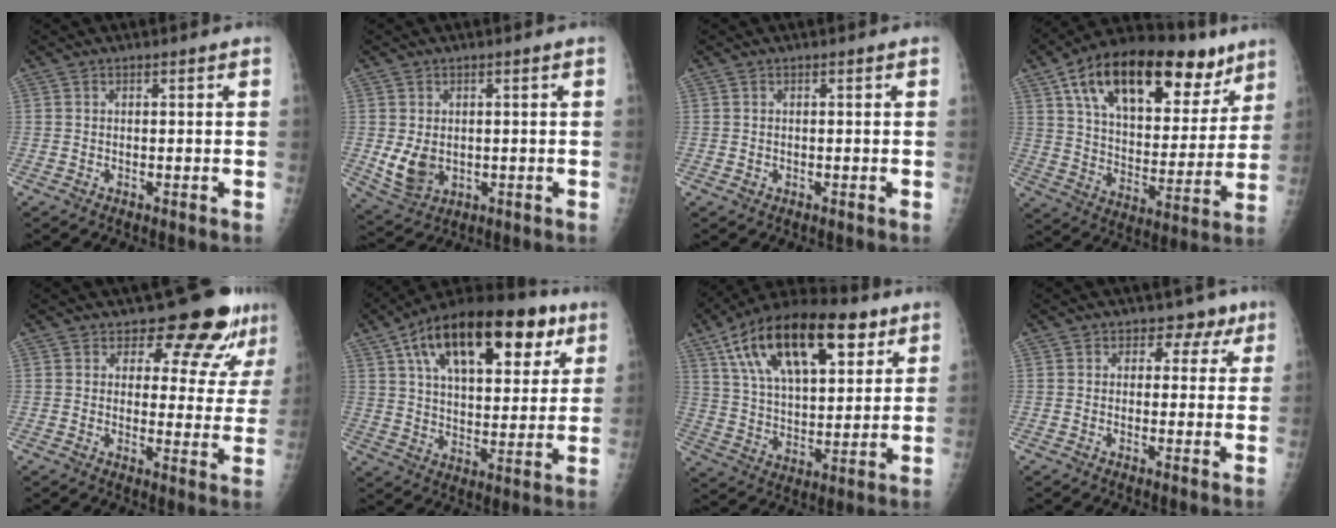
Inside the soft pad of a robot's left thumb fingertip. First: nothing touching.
{"total": 6.3, "force": [-0.3, 4.8, 4.2], "torque": [-0.066, -0.009, 0.012]}
{"total": 0.6, "force": [-0.1, 0.6, 0.2], "torque": [0.000, 0.001, -0.001]}
{"total": 27.8, "force": [15.3, 13.9, 18.6], "torque": [-0.255, -0.012, 0.246]}
{"total": 11.4, "force": [9.2, 4.8, 4.5], "torque": [-0.016, -0.066, 0.102]}
{"total": 25.2, "force": [12.0, 12.5, 18.3], "torque": [-0.258, -0.001, 0.190]}
{"total": 24.8, "force": [12.2, 11.9, 18.1], "torque": [-0.283, -0.011, 0.205]}
{"total": 5.0, "force": [2.5, 4.0, 1.4], "torque": [0.022, -0.002, 0.024]}